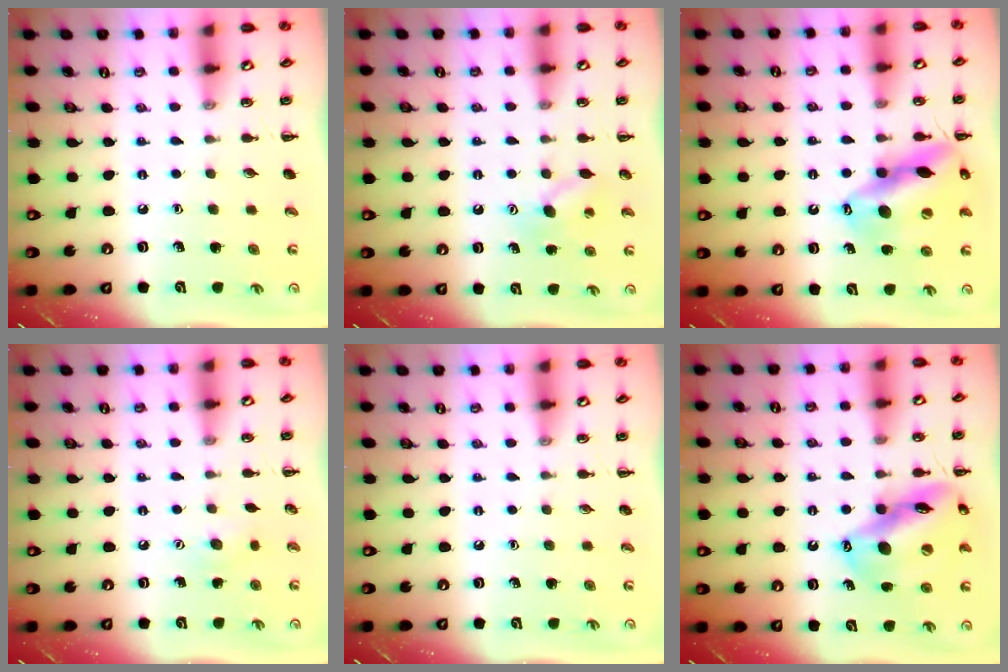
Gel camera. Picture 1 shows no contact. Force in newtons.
{"total": 8.5, "press": 8.4, "slide": 1.5}
{"total": 16.8, "press": 16.6, "slide": 2.8}
{"total": 5.0, "press": 4.8, "slide": 1.3}
{"total": 0.0}
{"total": 15.2, "press": 14.7, "slide": 4.2}